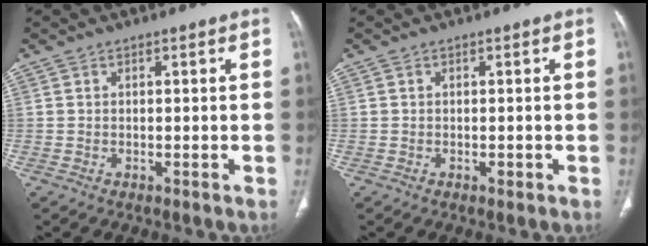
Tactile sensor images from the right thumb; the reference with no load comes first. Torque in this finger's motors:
{"motor_torque": [0.02, 0.28, -0.30, 0.13, 0.04]}